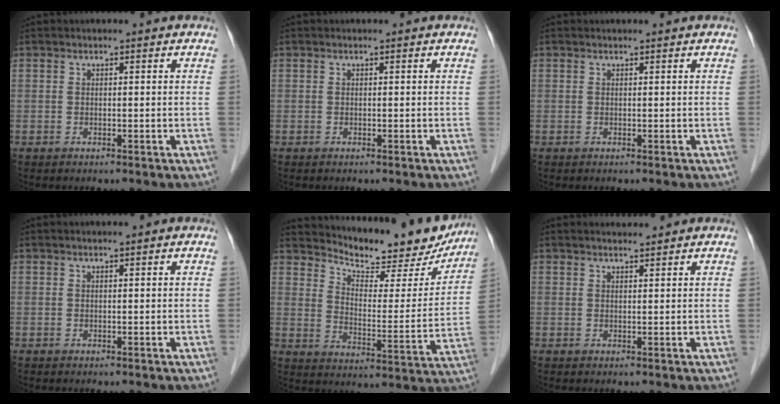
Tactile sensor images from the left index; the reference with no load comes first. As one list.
[{"total": 0.0}, {"total": 0.7, "force": [0.7, 0.0, 0.2], "torque": [-0.005, 0.007, 0.011]}, {"total": 0.6, "force": [0.5, -0.1, 0.3], "torque": [-0.008, 0.003, 0.011]}, {"total": 17.7, "force": [16.3, 4.3, 5.5], "torque": [-0.077, -0.032, 0.211]}, {"total": 2.1, "force": [2.0, 0.1, 0.5], "torque": [-0.010, 0.010, 0.035]}]